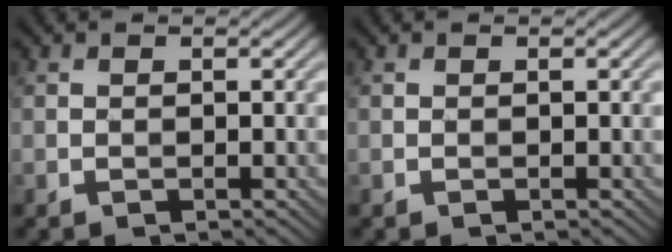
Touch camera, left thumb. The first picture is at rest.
{"total": 0.0}